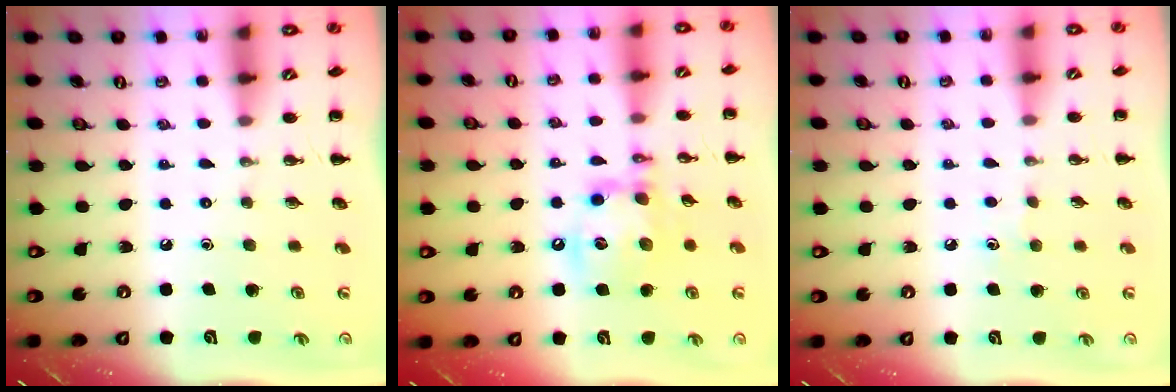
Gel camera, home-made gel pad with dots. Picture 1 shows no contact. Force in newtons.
{"total": 13.6, "press": 13.5, "slide": 1.9}
{"total": 3.9, "press": 3.7, "slide": 1.4}